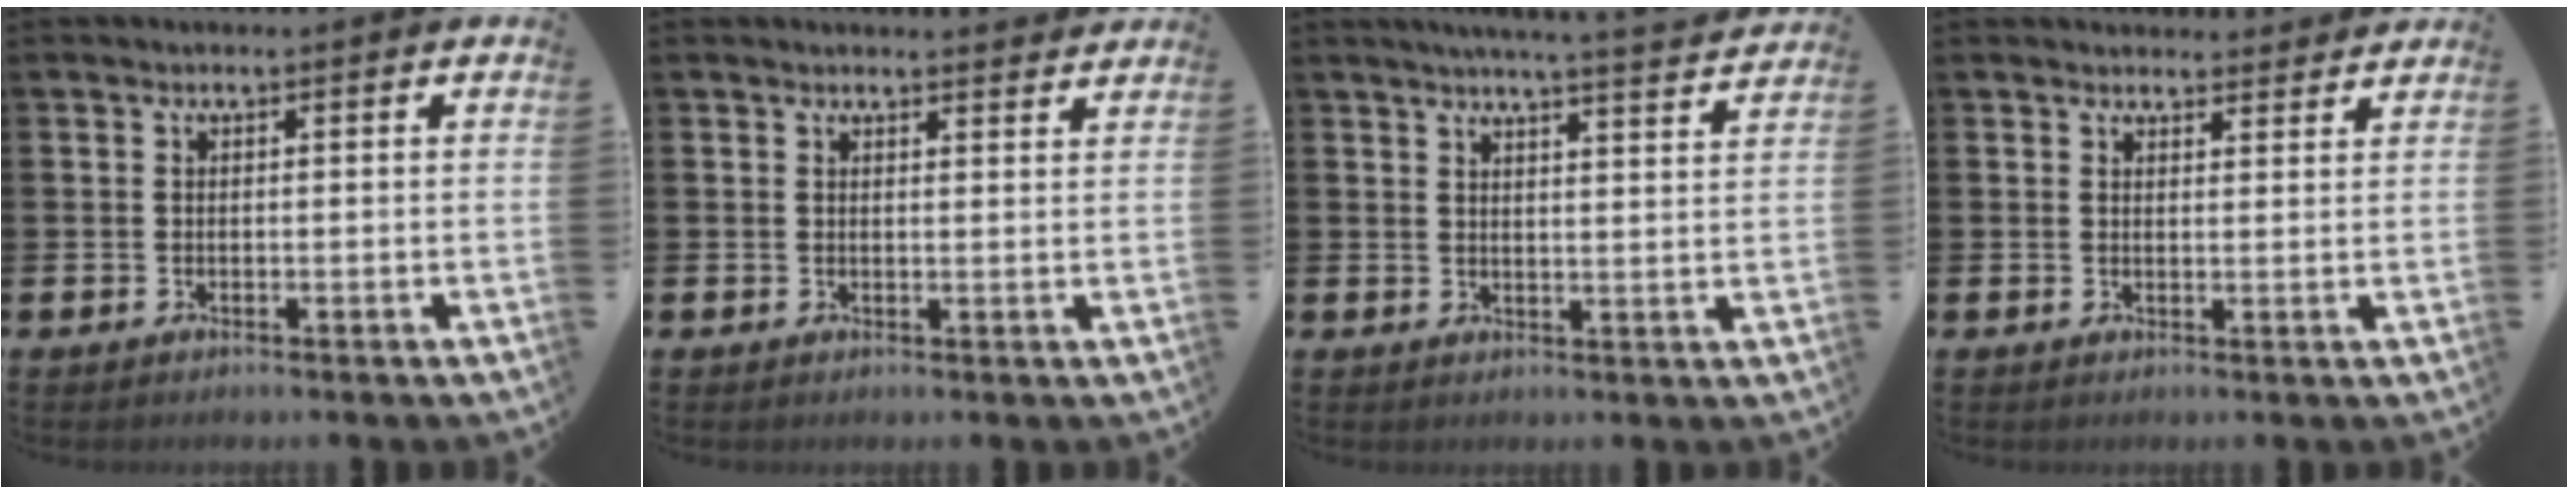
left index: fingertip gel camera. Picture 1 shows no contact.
{"total": 2.0, "force": [2.0, 0.1, 0.0], "torque": [0.006, -0.014, 0.034]}
{"total": 5.1, "force": [4.9, -0.8, 1.2], "torque": [-0.026, -0.031, 0.083]}
{"total": 2.6, "force": [2.6, 0.5, -0.1], "torque": [0.005, -0.017, 0.046]}